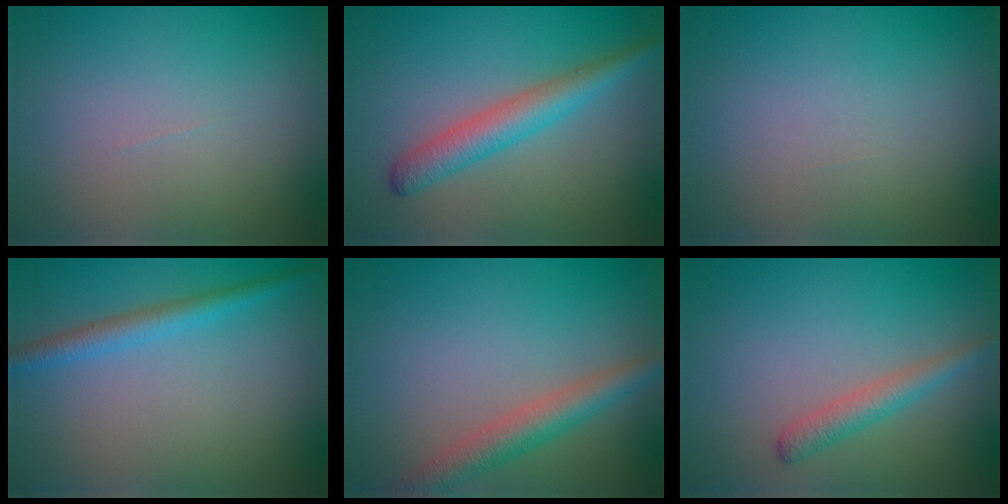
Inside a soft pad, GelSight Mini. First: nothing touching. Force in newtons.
{"total": 3.6, "press": 3.6, "slide": 0.2}
{"total": 0.0}
{"total": 2.3, "press": 2.3, "slide": 0.1}
{"total": 3.8, "press": 3.8, "slide": 0.1}
{"total": 2.3, "press": 2.3, "slide": 0.0}